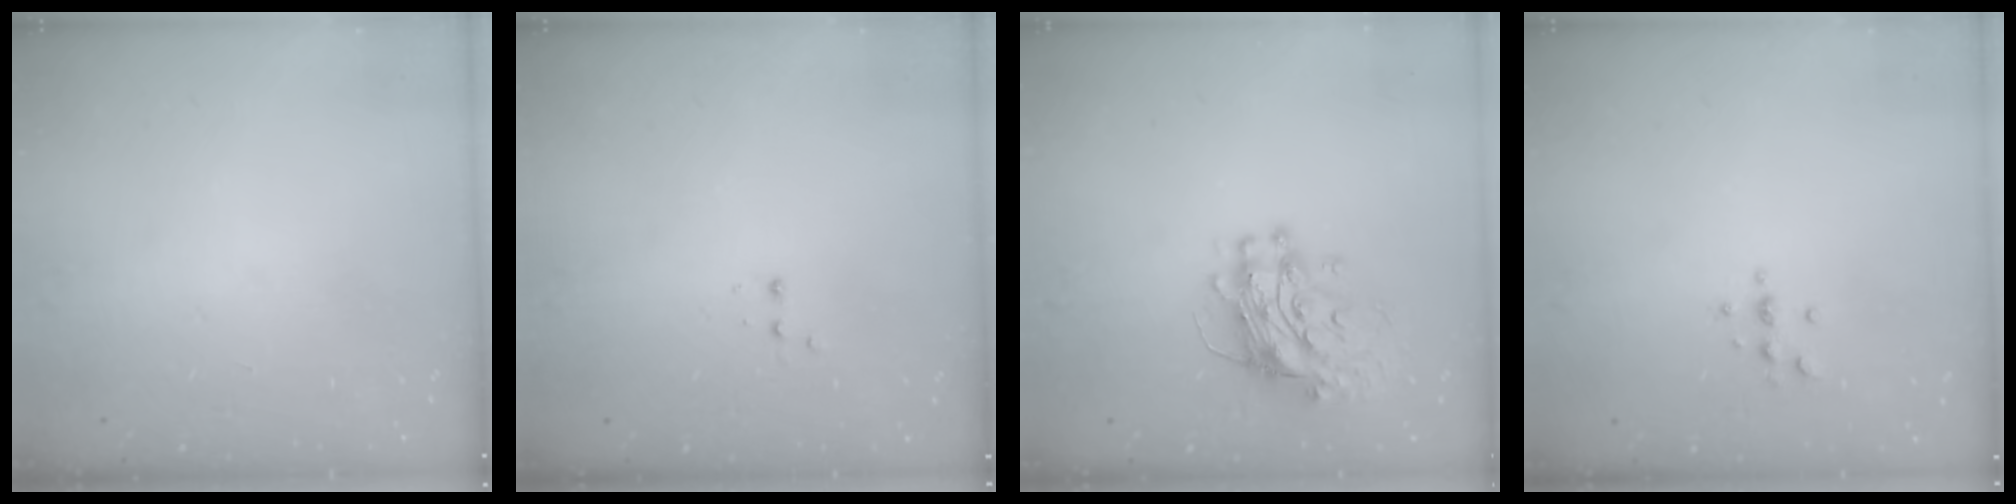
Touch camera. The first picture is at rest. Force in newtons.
{"total": 2.4, "press": 2.2, "slide": 0.9}
{"total": 13.1, "press": 13.1, "slide": 1.3}
{"total": 2.9, "press": 2.9, "slide": 0.4}